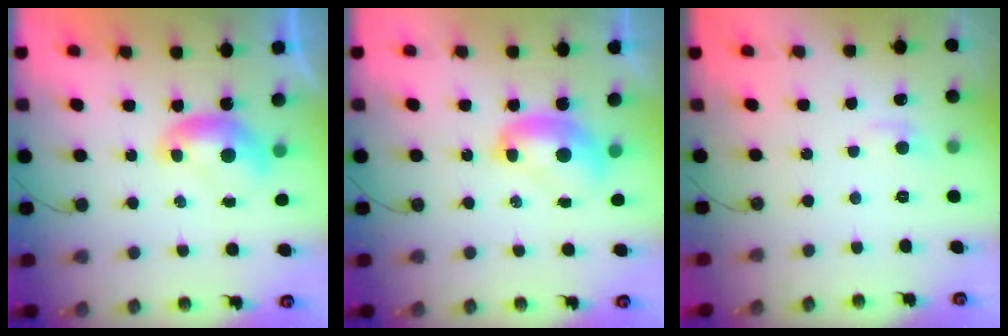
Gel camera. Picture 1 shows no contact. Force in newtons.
{"total": 2.3, "press": 2.3, "slide": 0.2}
{"total": 0.9, "press": 0.6, "slide": 0.7}